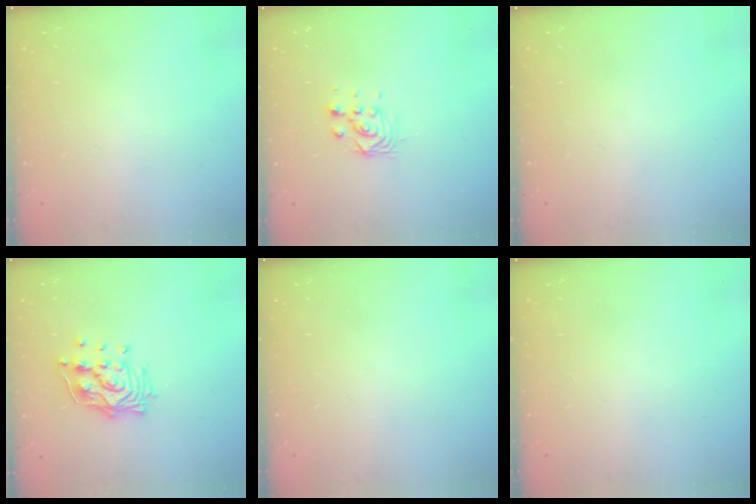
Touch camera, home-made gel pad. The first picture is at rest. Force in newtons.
{"total": 2.9, "press": 2.8, "slide": 0.8}
{"total": 0.0}
{"total": 13.3, "press": 13.3, "slide": 1.2}
{"total": 0.0}
{"total": 0.0}